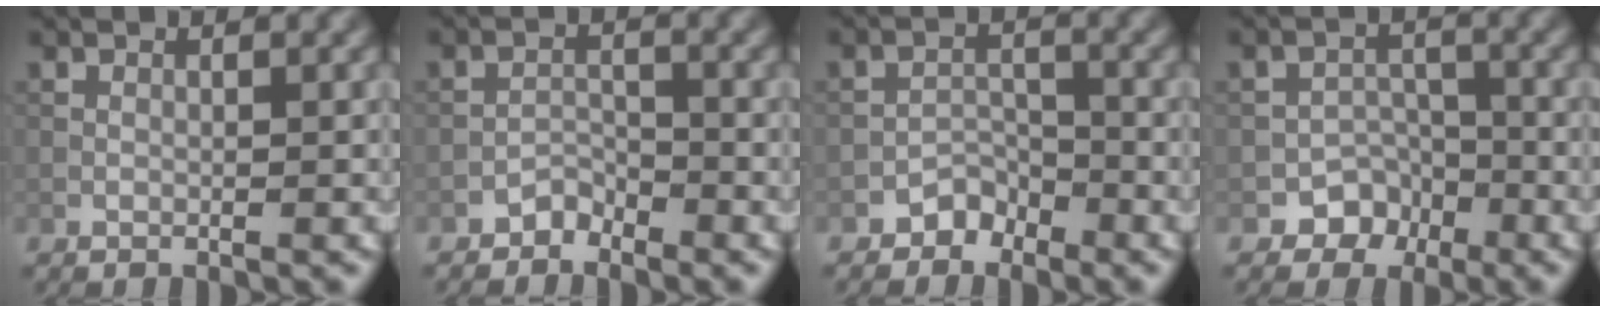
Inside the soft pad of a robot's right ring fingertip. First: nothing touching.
{"total": 1.6, "force": [-1.5, 0.7, 0.2], "torque": [0.002, 0.010, -0.028]}
{"total": 2.1, "force": [-1.7, 1.1, 0.3], "torque": [0.004, 0.013, -0.030]}
{"total": 3.3, "force": [-2.2, 2.4, 0.4], "torque": [0.017, 0.012, -0.031]}